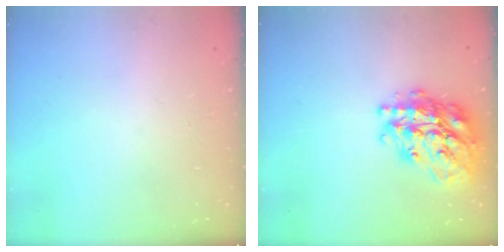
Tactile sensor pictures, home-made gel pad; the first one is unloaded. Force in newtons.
{"total": 24.1, "press": 24.0, "slide": 2.1}